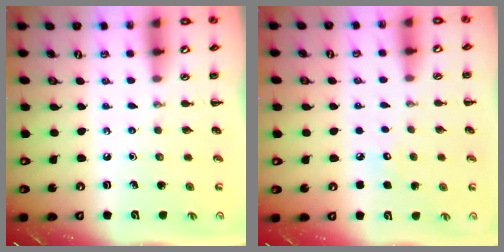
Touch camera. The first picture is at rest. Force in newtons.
{"total": 4.5, "press": 4.3, "slide": 1.3}